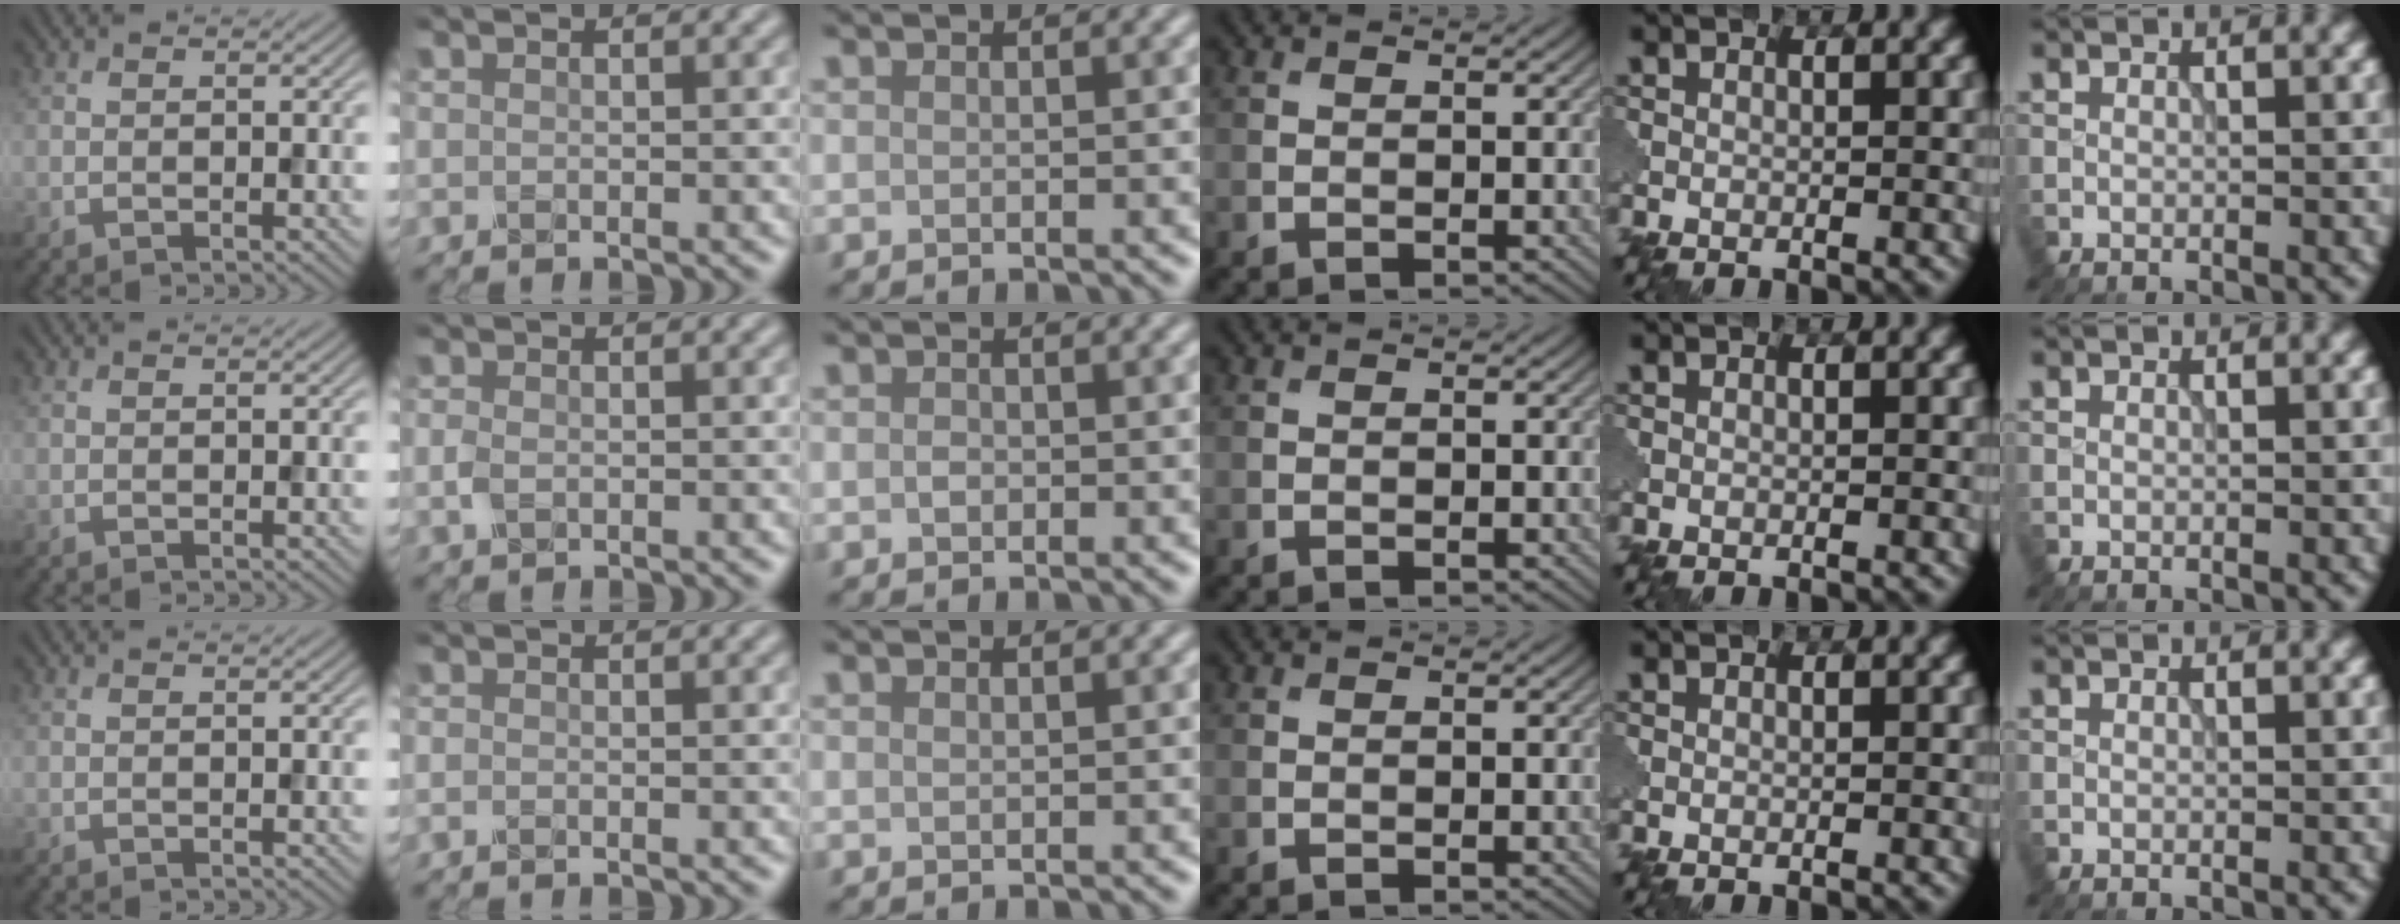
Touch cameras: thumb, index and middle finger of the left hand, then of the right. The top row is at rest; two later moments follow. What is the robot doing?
{"motion": "close", "object": "eyeshadow palette"}